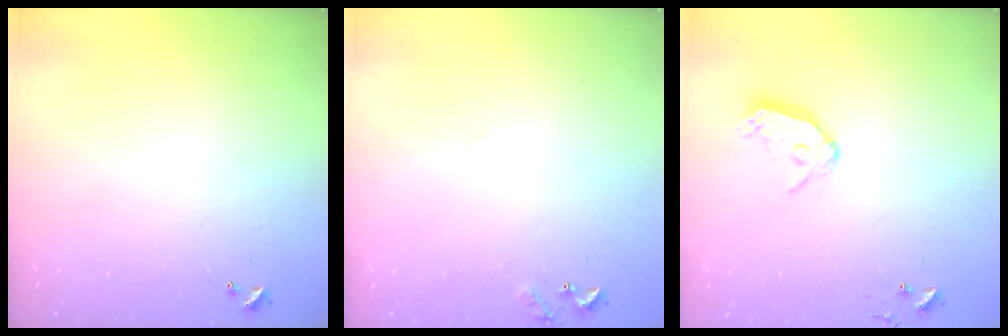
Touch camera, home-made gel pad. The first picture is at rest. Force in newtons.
{"total": 7.8, "press": 7.8, "slide": 0.5}
{"total": 9.6, "press": 9.6, "slide": 1.0}